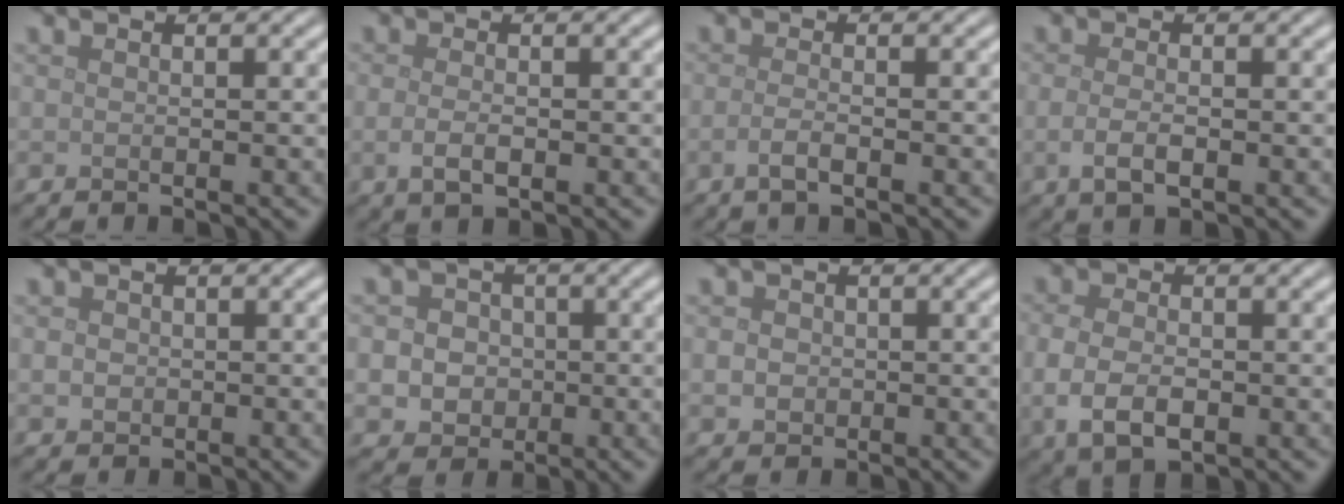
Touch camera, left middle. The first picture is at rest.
{"total": 1.9, "force": [-0.4, 0.9, 1.7], "torque": [-0.039, -0.007, -0.008]}
{"total": 1.8, "force": [-0.7, 0.6, 1.6], "torque": [-0.027, 0.000, -0.018]}
{"total": 2.2, "force": [-0.5, 1.0, 2.0], "torque": [-0.043, -0.006, -0.011]}
{"total": 1.2, "force": [0.0, 1.1, 0.4], "torque": [-0.005, -0.005, -0.002]}
{"total": 5.9, "force": [-0.2, 5.5, 2.2], "torque": [-0.022, 0.027, -0.027]}
{"total": 1.7, "force": [-0.1, 1.6, 0.7], "torque": [-0.009, -0.007, 0.002]}
{"total": 4.3, "force": [-0.9, 2.7, 3.2], "torque": [-0.072, -0.010, -0.017]}